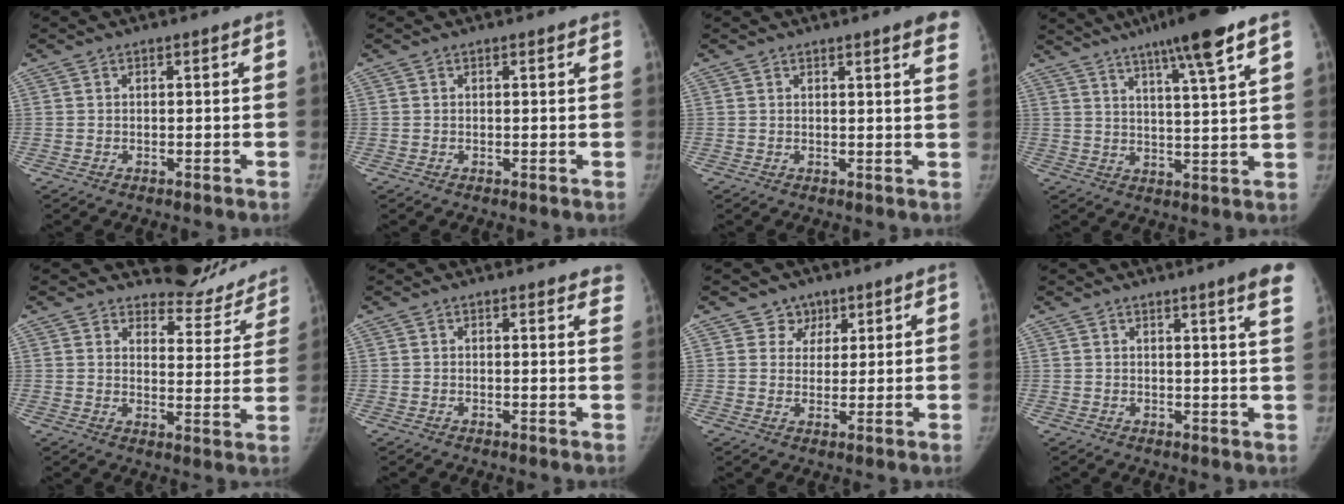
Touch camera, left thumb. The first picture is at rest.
{"total": 0.6, "force": [0.4, 0.2, 0.5], "torque": [-0.006, 0.000, 0.004]}
{"total": 5.7, "force": [3.8, 0.6, 4.2], "torque": [-0.039, -0.009, 0.034]}
{"total": 13.1, "force": [8.5, 0.3, 10.0], "torque": [-0.156, -0.023, 0.128]}
{"total": 11.6, "force": [10.9, 4.0, 0.3], "torque": [0.049, -0.100, 0.123]}
{"total": 4.4, "force": [3.7, 1.4, 1.9], "torque": [0.005, -0.012, 0.027]}
{"total": 4.2, "force": [2.4, 3.5, 0.0], "torque": [0.029, -0.012, 0.036]}
{"total": 6.9, "force": [4.5, 0.0, 5.2], "torque": [-0.058, -0.018, 0.044]}